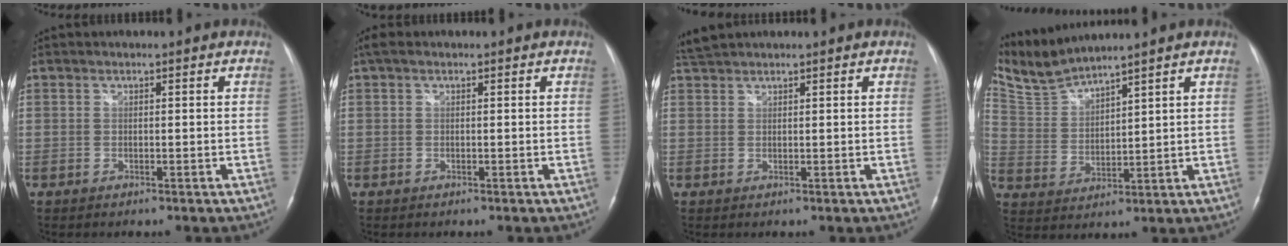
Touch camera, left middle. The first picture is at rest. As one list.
[{"total": 1.5, "force": [0.8, 0.7, 1.1], "torque": [-0.028, 0.023, 0.012]}, {"total": 2.5, "force": [2.5, 0.0, 0.6], "torque": [-0.022, 0.018, 0.051]}, {"total": 7.0, "force": [6.9, -0.7, 0.9], "torque": [-0.043, 0.007, 0.157]}]